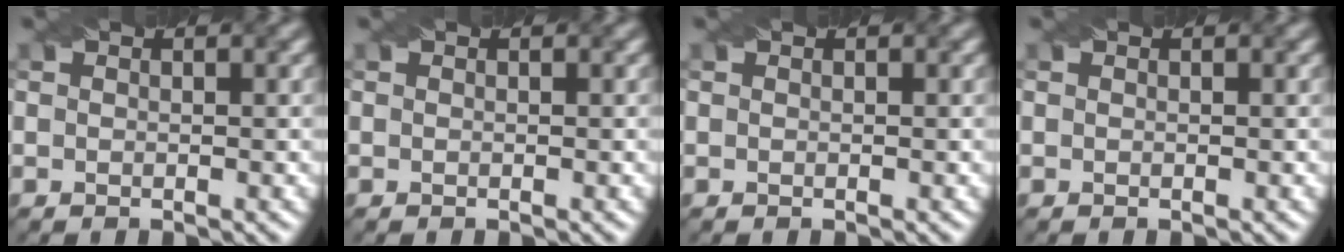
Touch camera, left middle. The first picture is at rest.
{"total": 0.0}
{"total": 0.0}
{"total": 0.0}